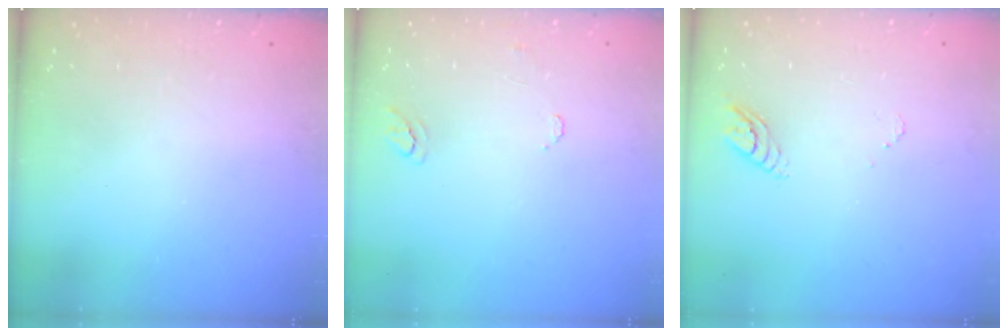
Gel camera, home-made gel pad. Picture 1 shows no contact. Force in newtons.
{"total": 5.9, "press": 5.9, "slide": 0.6}
{"total": 3.4, "press": 3.4, "slide": 0.4}